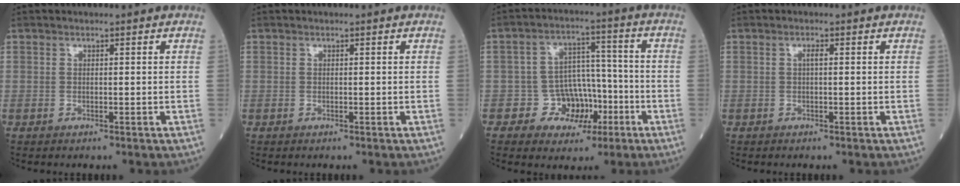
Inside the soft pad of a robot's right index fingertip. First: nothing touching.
{"total": 0.0}
{"total": 7.3, "force": [-3.0, 6.2, 2.4], "torque": [-0.022, 0.026, -0.041]}
{"total": 0.7, "force": [0.1, 0.1, 0.7], "torque": [-0.015, 0.003, 0.002]}